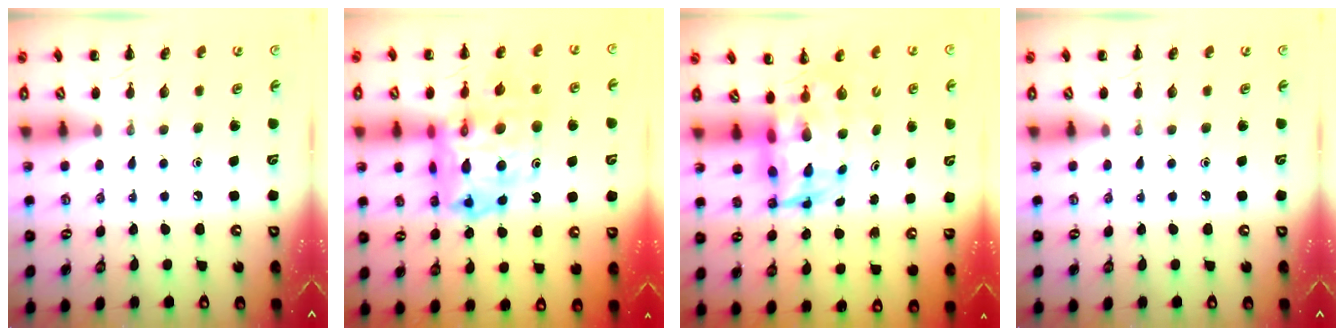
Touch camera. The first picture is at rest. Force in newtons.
{"total": 17.2, "press": 16.4, "slide": 5.1}
{"total": 5.7, "press": 5.5, "slide": 1.8}
{"total": 0.0}